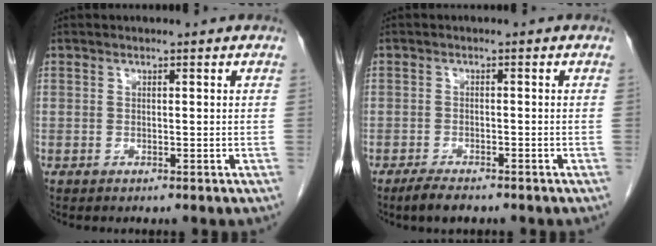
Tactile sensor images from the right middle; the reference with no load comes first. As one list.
[{"total": 3.1, "force": [-2.4, 0.8, 1.7], "torque": [-0.040, -0.007, -0.039]}]